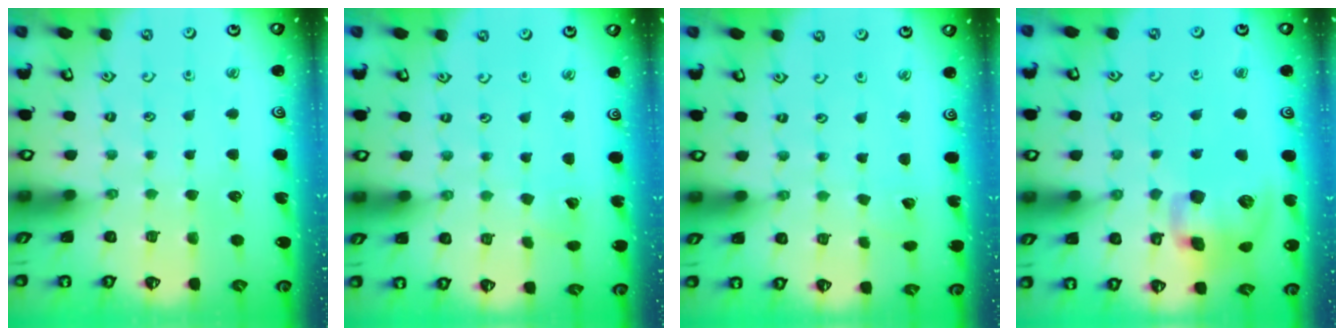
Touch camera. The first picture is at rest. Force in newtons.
{"total": 2.3, "press": 2.3, "slide": 0.3}
{"total": 0.9, "press": 0.9, "slide": 0.1}
{"total": 14.4, "press": 14.2, "slide": 2.3}